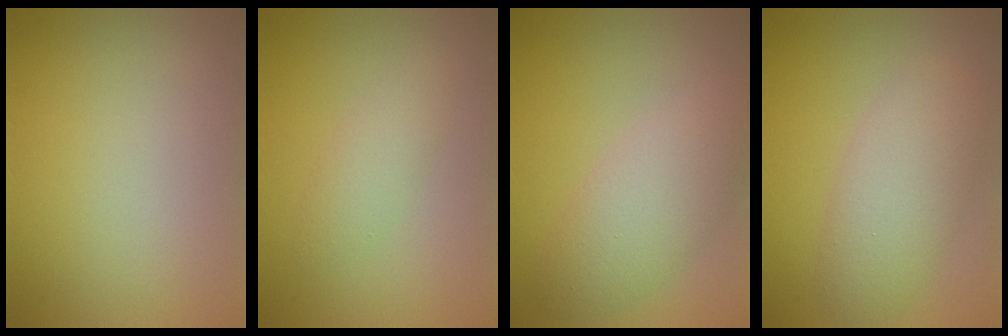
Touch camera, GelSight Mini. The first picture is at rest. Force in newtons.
{"total": 1.8, "press": 1.8, "slide": 0.1}
{"total": 4.8, "press": 4.8, "slide": 0.4}
{"total": 4.8, "press": 4.8, "slide": 0.2}